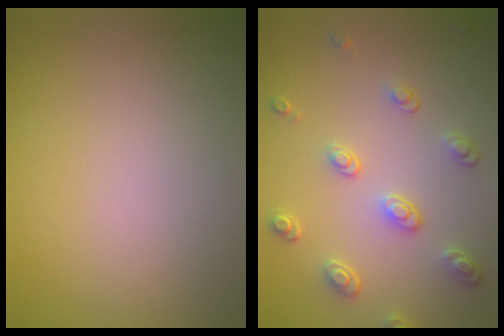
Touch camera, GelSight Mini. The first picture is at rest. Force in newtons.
{"total": 3.3, "press": 2.8, "slide": 1.7}